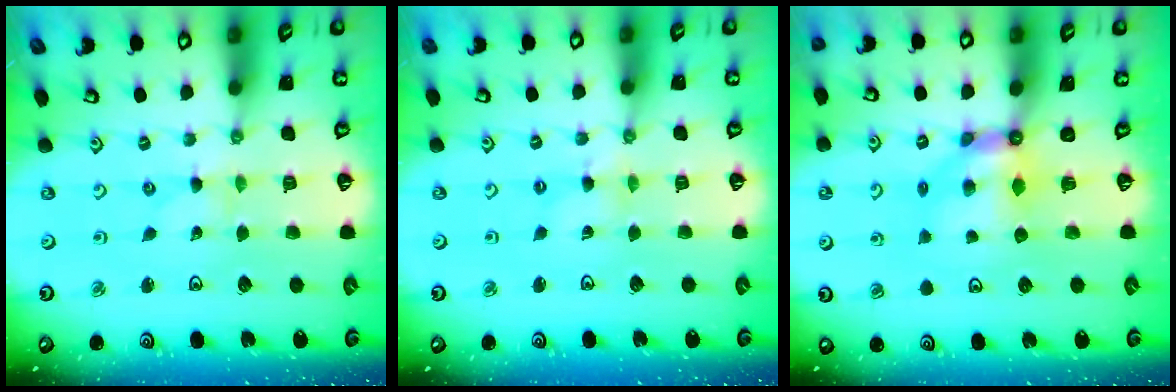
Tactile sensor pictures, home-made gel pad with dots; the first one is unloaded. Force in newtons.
{"total": 2.0, "press": 1.9, "slide": 0.3}
{"total": 6.0, "press": 5.9, "slide": 0.4}